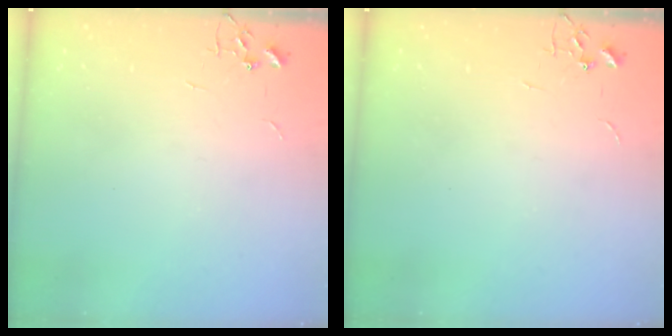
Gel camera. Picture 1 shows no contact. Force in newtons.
{"total": 0.0}